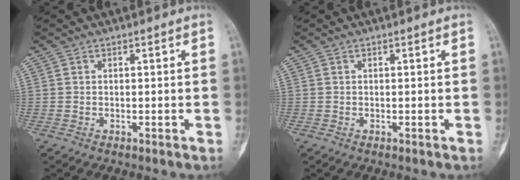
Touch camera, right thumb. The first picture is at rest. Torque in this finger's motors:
{"motor_torque": [0.00, 0.00, 0.11, 0.04, 0.01]}